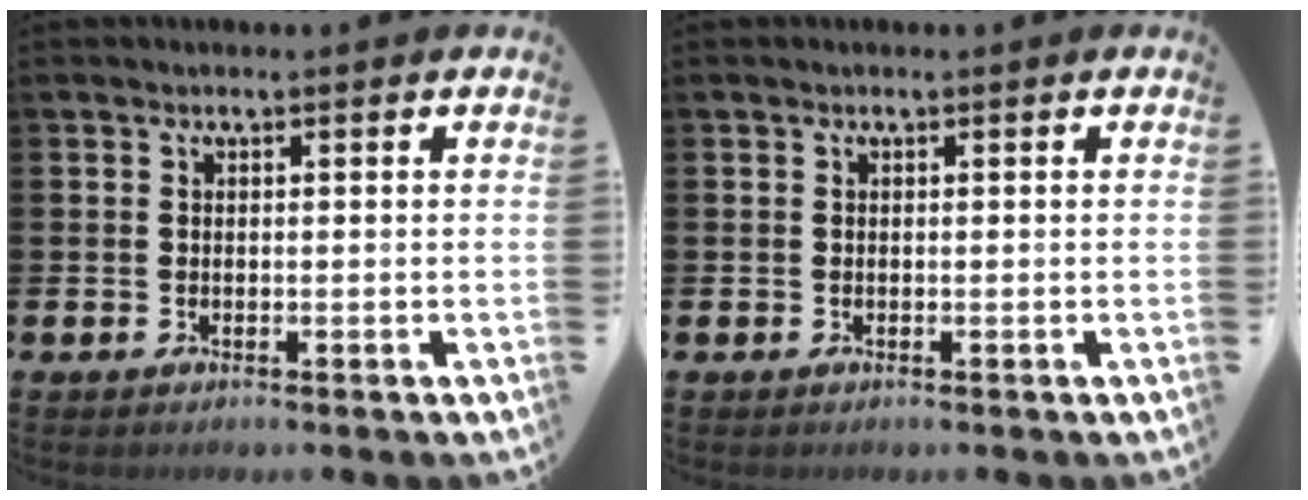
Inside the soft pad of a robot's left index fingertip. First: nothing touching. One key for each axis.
{"total": 0.0}